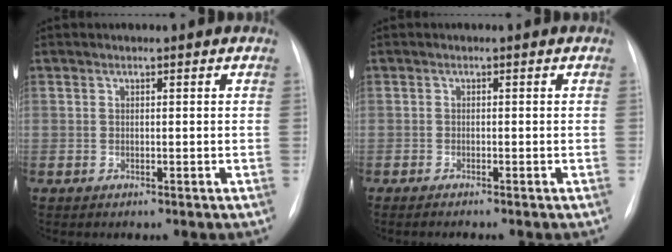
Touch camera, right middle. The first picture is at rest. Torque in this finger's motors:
{"motor_torque": [0.54, -0.87, 0.10, 0.01]}